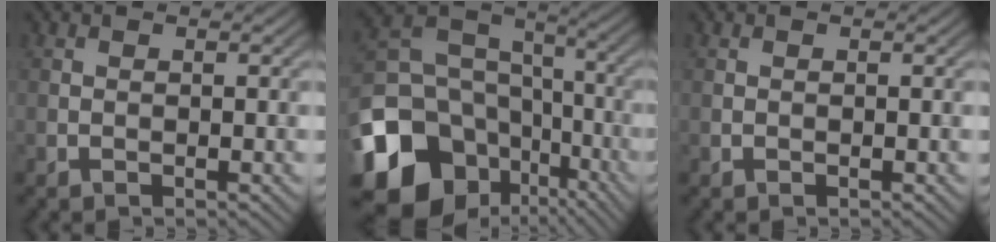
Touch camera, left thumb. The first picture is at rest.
{"total": 20.5, "force": [-9.5, 16.0, 8.5], "torque": [-0.226, -0.054, -0.157]}
{"total": 0.0}